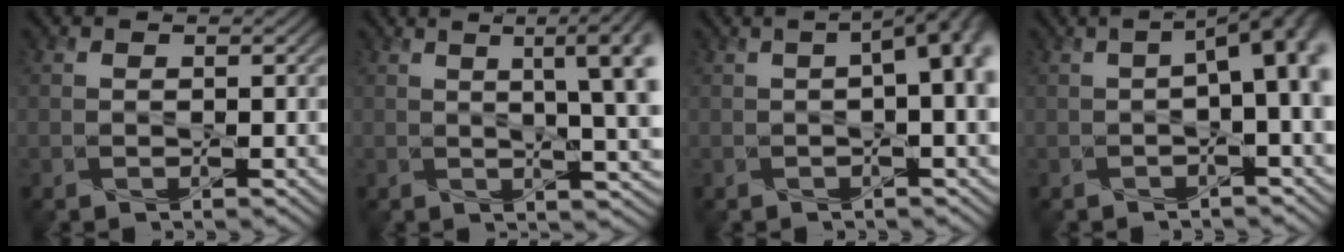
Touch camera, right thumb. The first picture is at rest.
{"total": 10.5, "force": [2.7, 3.4, 9.6], "torque": [-0.110, 0.039, 0.025]}
{"total": 9.6, "force": [0.9, 3.8, 8.7], "torque": [-0.128, 0.010, 0.013]}
{"total": 10.5, "force": [0.4, 4.0, 9.7], "torque": [-0.135, 0.011, 0.006]}